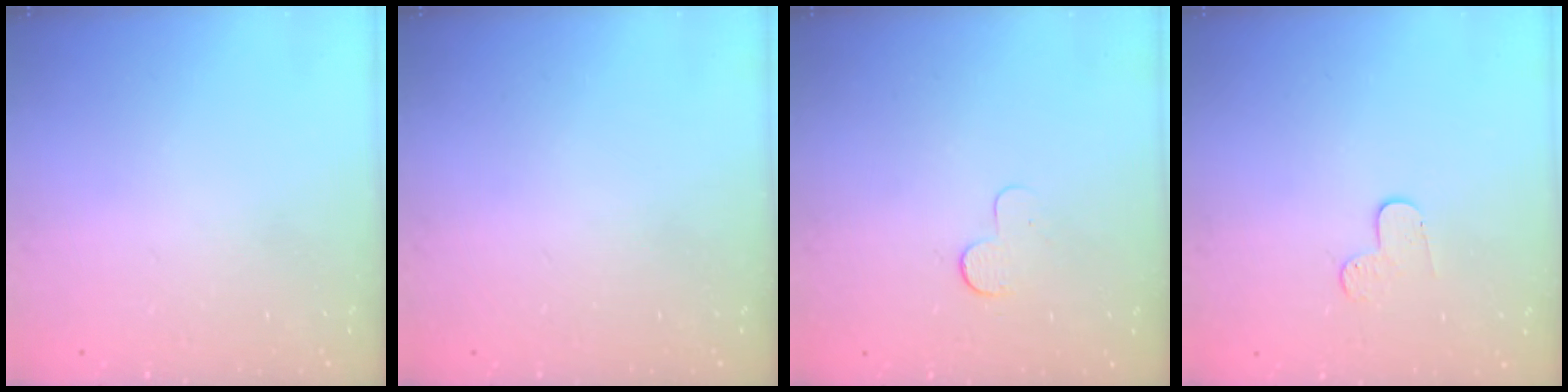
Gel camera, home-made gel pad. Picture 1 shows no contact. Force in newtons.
{"total": 0.0}
{"total": 3.9, "press": 3.9, "slide": 0.4}
{"total": 3.8, "press": 3.8, "slide": 0.3}